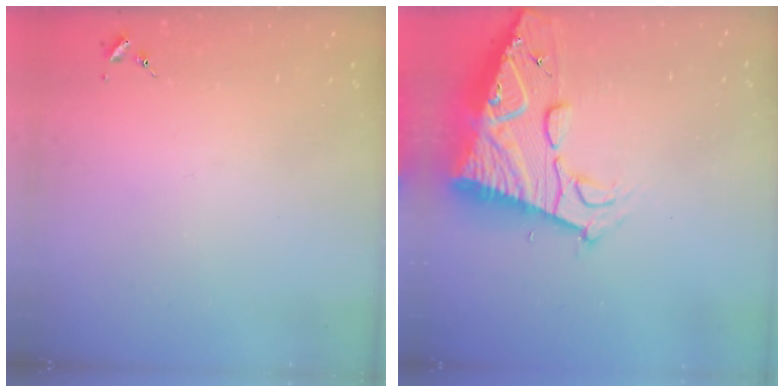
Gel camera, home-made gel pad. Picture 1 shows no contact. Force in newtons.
{"total": 18.3, "press": 18.2, "slide": 1.7}